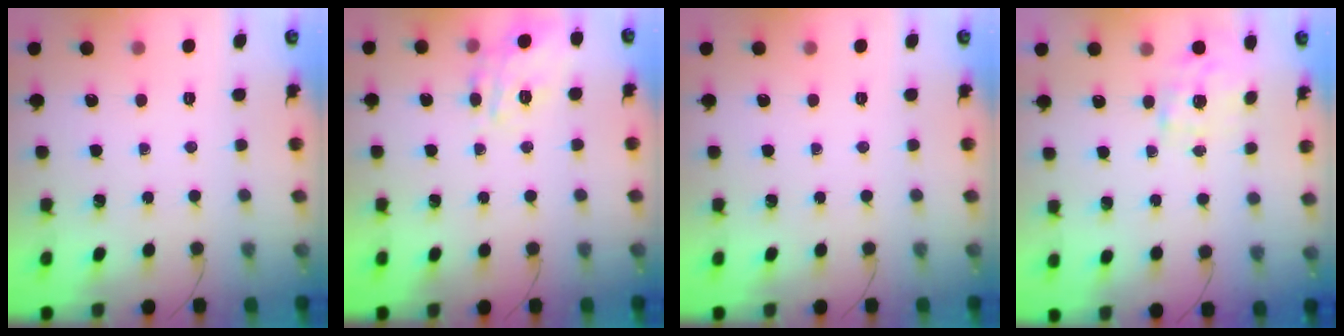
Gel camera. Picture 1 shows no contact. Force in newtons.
{"total": 15.2, "press": 15.2, "slide": 0.6}
{"total": 0.0}
{"total": 1.1, "press": 1.0, "slide": 0.5}